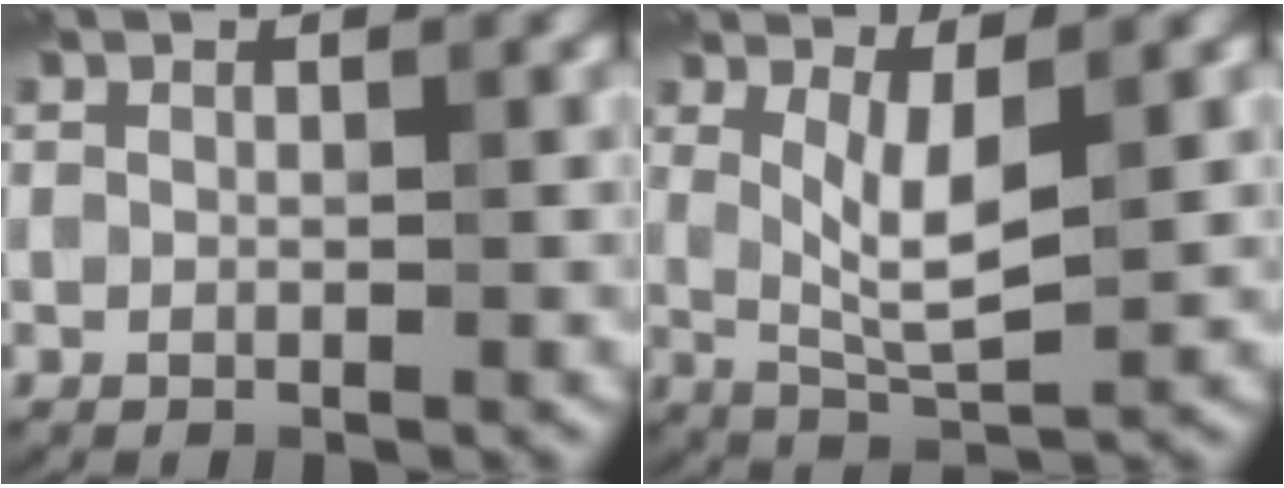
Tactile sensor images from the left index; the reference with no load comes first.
{"total": 4.2, "force": [1.0, 1.1, 4.0], "torque": [-0.076, -0.011, 0.025]}